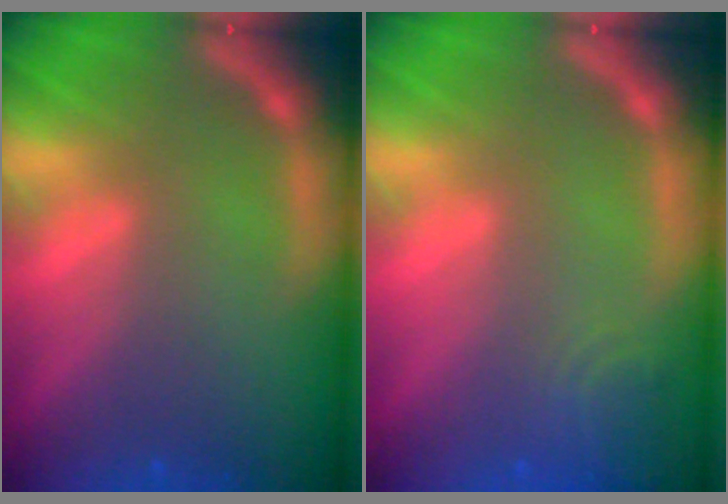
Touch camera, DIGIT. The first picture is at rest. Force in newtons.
{"total": 2.9}